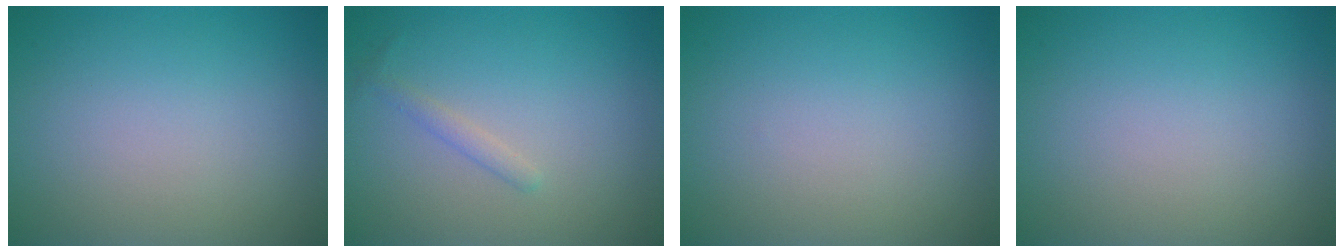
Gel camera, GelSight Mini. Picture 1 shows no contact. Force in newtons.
{"total": 1.1, "press": 1.1, "slide": 0.1}
{"total": 0.0}
{"total": 0.0}